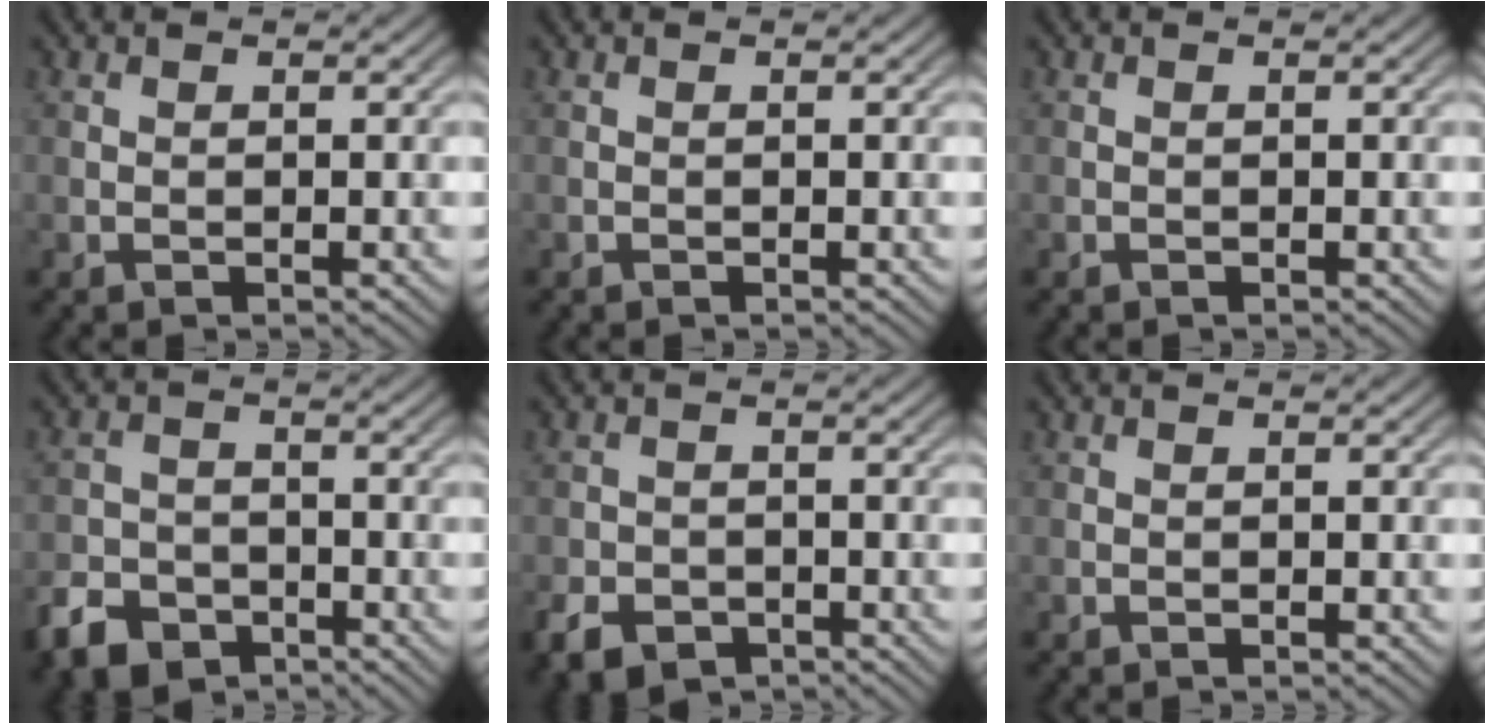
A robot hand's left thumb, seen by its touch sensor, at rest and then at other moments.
{"total": 0.0}
{"total": 0.0}
{"total": 5.5, "force": [-3.6, 3.4, 2.2], "torque": [-0.049, -0.003, -0.075]}
{"total": 4.2, "force": [-2.5, 2.8, 1.8], "torque": [-0.041, -0.010, -0.050]}
{"total": 0.0}